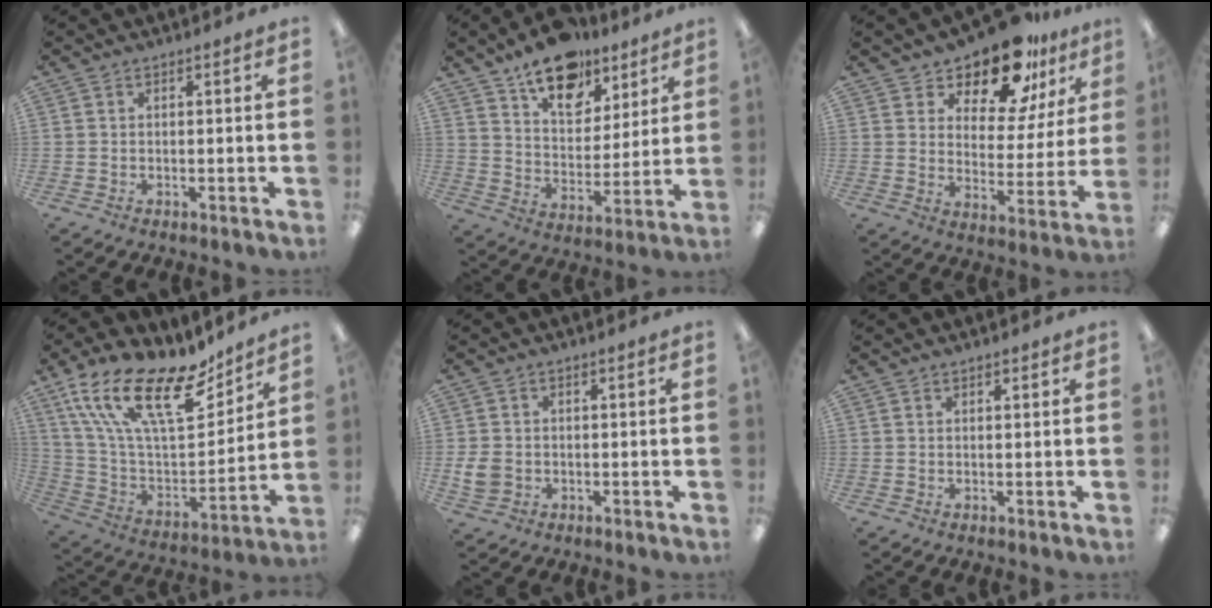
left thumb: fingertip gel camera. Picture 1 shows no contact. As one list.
[{"total": 15.9, "force": [11.6, 8.5, 6.9], "torque": [-0.103, -0.066, 0.207]}, {"total": 14.7, "force": [12.2, 5.5, 6.1], "torque": [-0.109, -0.084, 0.213]}, {"total": 22.9, "force": [14.9, 8.6, 15.2], "torque": [-0.283, -0.092, 0.263]}, {"total": 4.7, "force": [-0.4, 4.0, 2.5], "torque": [-0.048, 0.002, -0.008]}, {"total": 0.7, "force": [0.6, 0.3, 0.1], "torque": [-0.001, 0.000, 0.012]}]